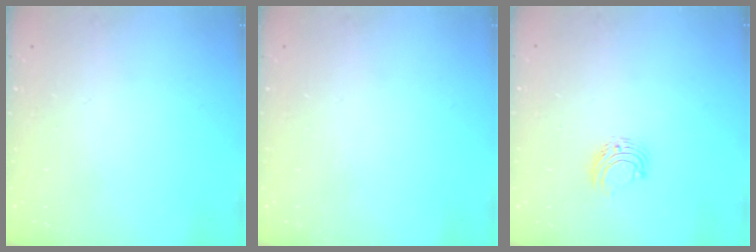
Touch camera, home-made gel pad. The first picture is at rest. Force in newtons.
{"total": 0.0}
{"total": 6.4, "press": 6.3, "slide": 0.7}